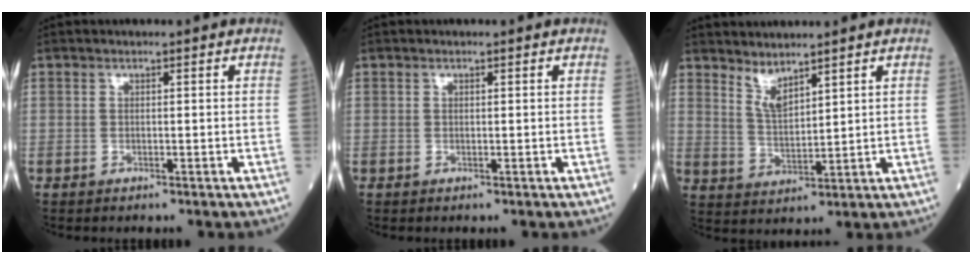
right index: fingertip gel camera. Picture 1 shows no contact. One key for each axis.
{"total": 0.0}
{"total": 4.1, "fx": 3.4, "fy": 0.7, "fz": 2.2, "tx": -0.047, "ty": -0.013, "tz": 0.075}